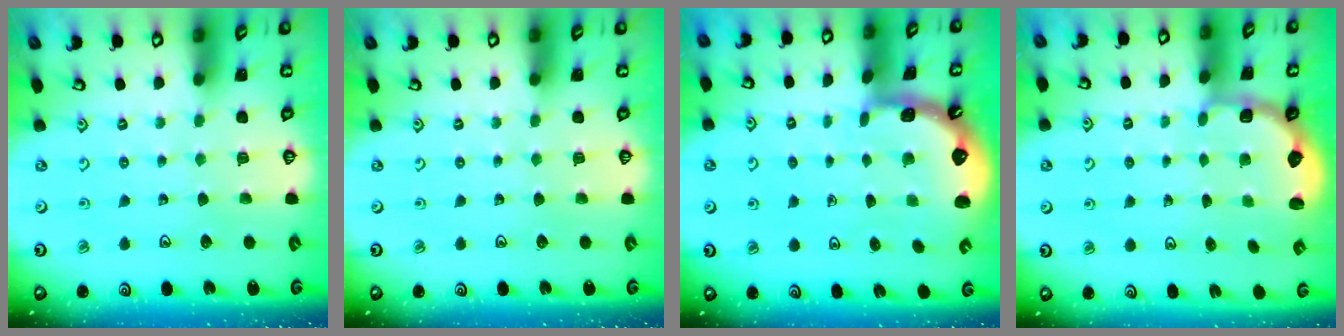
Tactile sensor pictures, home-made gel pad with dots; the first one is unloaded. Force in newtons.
{"total": 0.0}
{"total": 1.4, "press": 1.4, "slide": 0.1}
{"total": 2.6, "press": 2.1, "slide": 1.5}